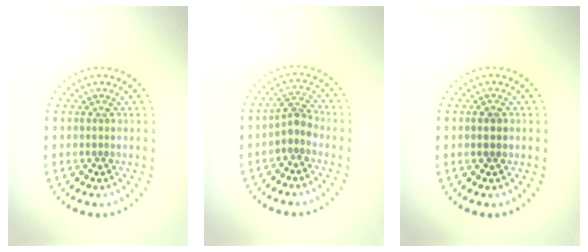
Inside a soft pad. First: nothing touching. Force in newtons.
{"total": 2.1, "press": 1.6, "slide": 1.3}
{"total": 1.8, "press": 1.8, "slide": 0.1}